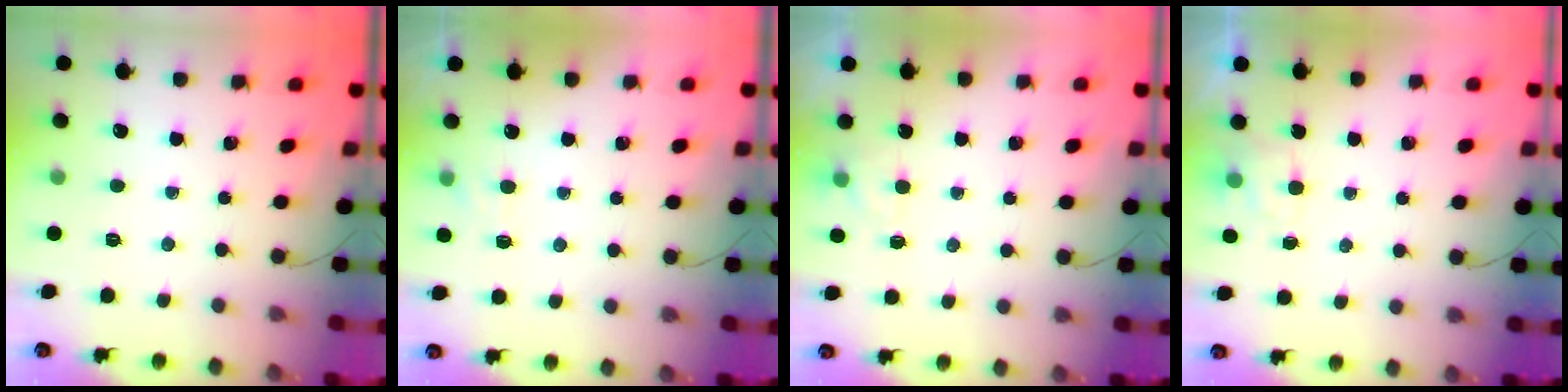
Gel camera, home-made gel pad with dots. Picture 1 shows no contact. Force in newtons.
{"total": 5.9, "press": 5.7, "slide": 1.6}
{"total": 2.0, "press": 1.5, "slide": 1.3}
{"total": 1.9, "press": 1.5, "slide": 1.2}